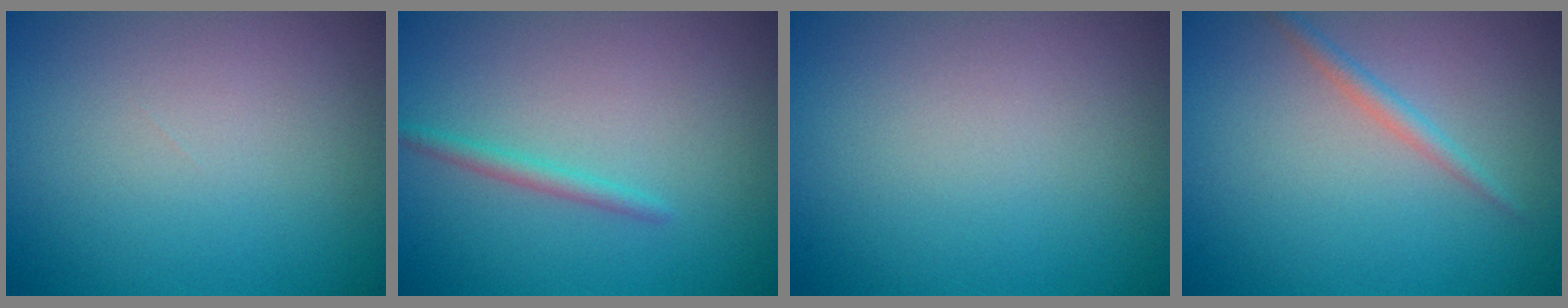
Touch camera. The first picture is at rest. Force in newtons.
{"total": 1.3, "press": 1.3, "slide": 0.0}
{"total": 0.0}
{"total": 1.4, "press": 1.4, "slide": 0.1}